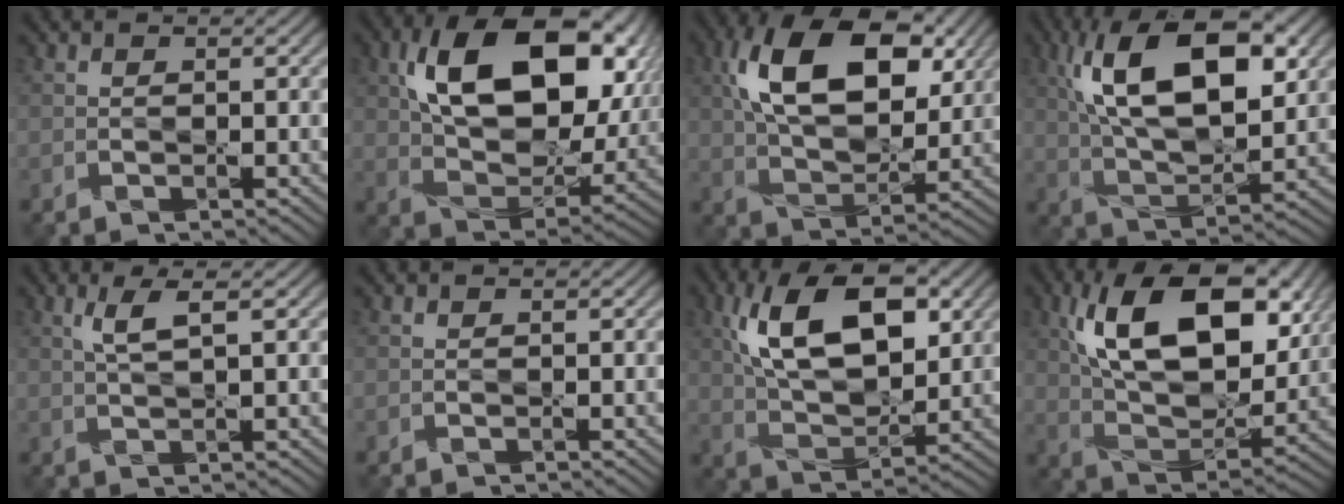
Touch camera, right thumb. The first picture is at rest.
{"total": 17.7, "force": [6.0, 10.4, 13.0], "torque": [-0.243, -0.001, 0.116]}
{"total": 15.7, "force": [5.6, 8.7, 11.8], "torque": [-0.236, 0.014, 0.099]}
{"total": 16.3, "force": [5.8, 7.5, 13.2], "torque": [-0.251, 0.019, 0.097]}
{"total": 3.4, "force": [1.4, 0.5, 3.0], "torque": [-0.066, 0.005, 0.030]}
{"total": 0.0}
{"total": 13.6, "force": [4.6, 7.0, 10.7], "torque": [-0.205, 0.009, 0.085]}
{"total": 16.6, "force": [6.4, 8.8, 12.5], "torque": [-0.235, 0.003, 0.116]}